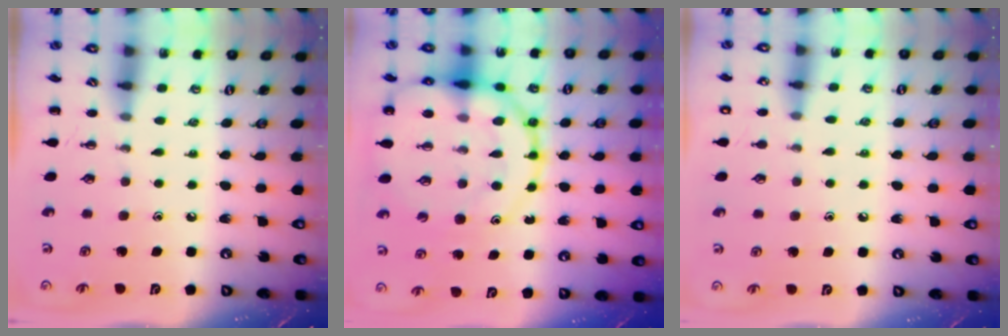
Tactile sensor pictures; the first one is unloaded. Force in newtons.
{"total": 23.2, "press": 23.0, "slide": 3.4}
{"total": 7.9, "press": 7.5, "slide": 2.5}